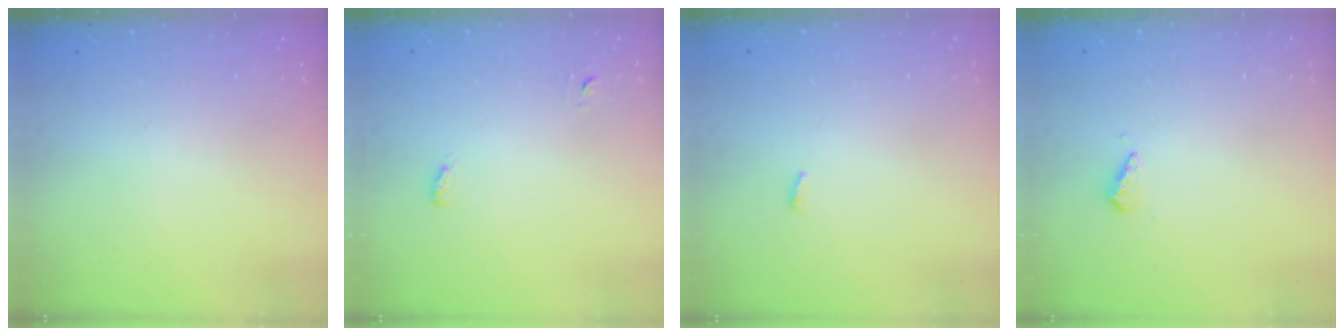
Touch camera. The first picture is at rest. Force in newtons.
{"total": 2.8, "press": 2.7, "slide": 0.6}
{"total": 2.3, "press": 2.1, "slide": 0.8}
{"total": 2.8, "press": 2.8, "slide": 0.7}